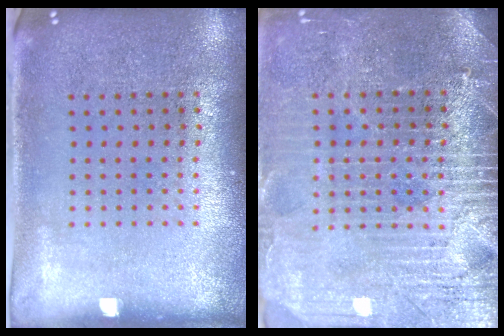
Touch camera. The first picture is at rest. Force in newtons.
{"total": 3.7, "press": 3.4, "slide": 1.5}